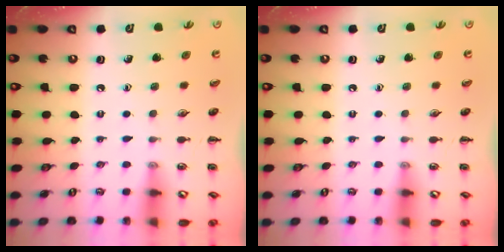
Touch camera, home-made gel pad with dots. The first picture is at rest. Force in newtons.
{"total": 0.0}